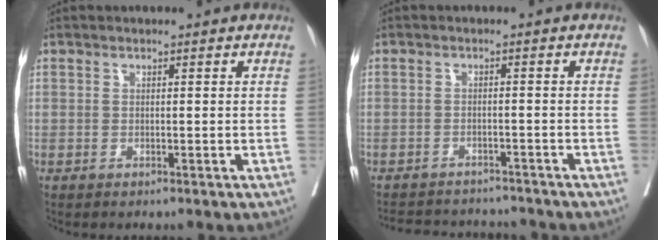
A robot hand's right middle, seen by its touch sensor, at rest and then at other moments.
{"total": 9.0, "force": [-8.6, 2.0, 1.7], "torque": [-0.028, 0.009, -0.113]}